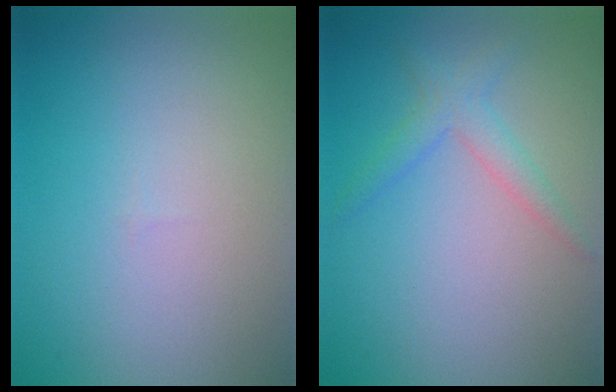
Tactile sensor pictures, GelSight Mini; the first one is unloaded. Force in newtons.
{"total": 2.2, "press": 2.2, "slide": 0.1}